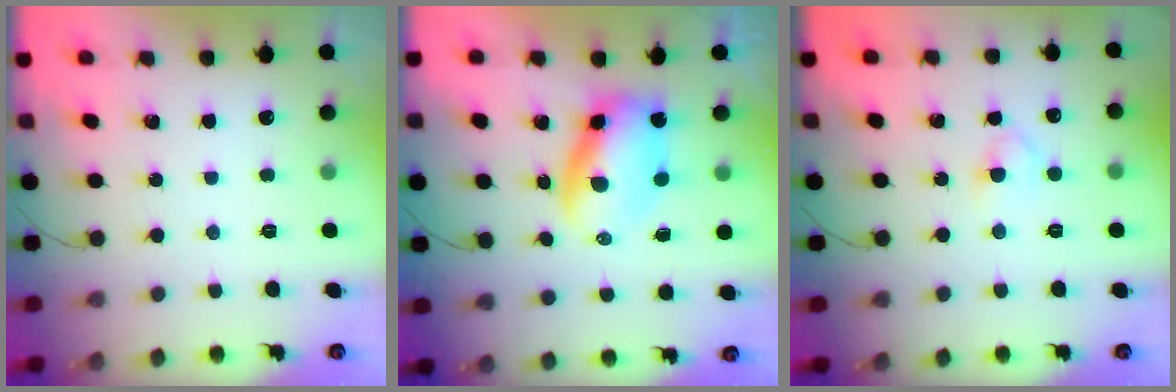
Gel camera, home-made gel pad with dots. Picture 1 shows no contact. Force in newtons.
{"total": 5.7, "press": 5.5, "slide": 1.4}
{"total": 2.4, "press": 2.1, "slide": 1.1}